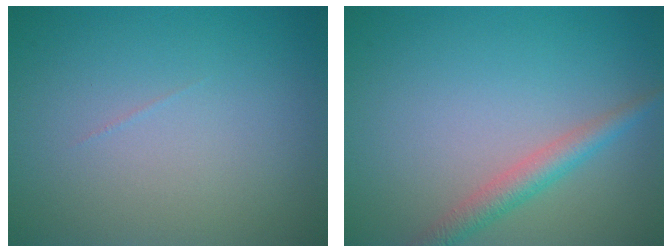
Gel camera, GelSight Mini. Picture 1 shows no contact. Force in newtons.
{"total": 2.5, "press": 2.5, "slide": 0.1}